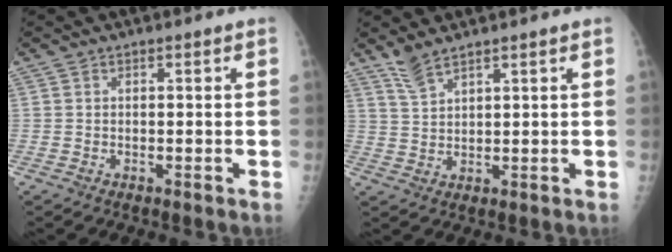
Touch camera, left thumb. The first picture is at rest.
{"total": 3.5, "force": [3.0, 0.6, 1.7], "torque": [-0.039, -0.009, 0.069]}